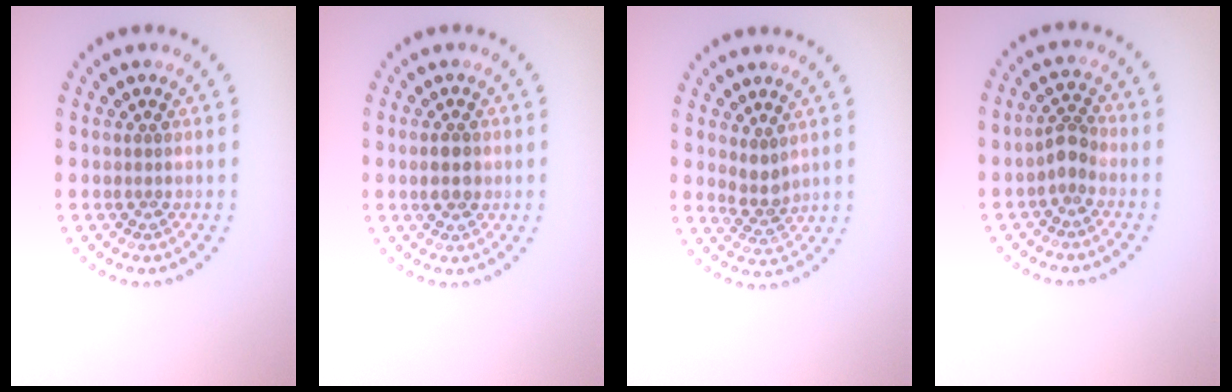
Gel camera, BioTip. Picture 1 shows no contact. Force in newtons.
{"total": 2.4, "press": 2.4, "slide": 0.1}
{"total": 2.0, "press": 1.6, "slide": 1.1}
{"total": 1.7, "press": 1.4, "slide": 0.9}